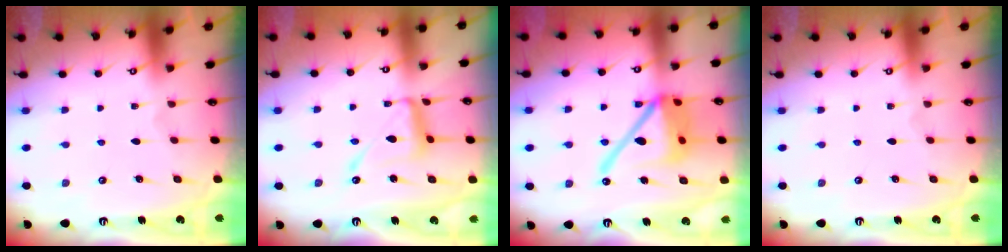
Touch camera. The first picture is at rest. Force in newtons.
{"total": 12.9, "press": 12.8, "slide": 1.0}
{"total": 17.7, "press": 17.6, "slide": 2.2}
{"total": 0.0}